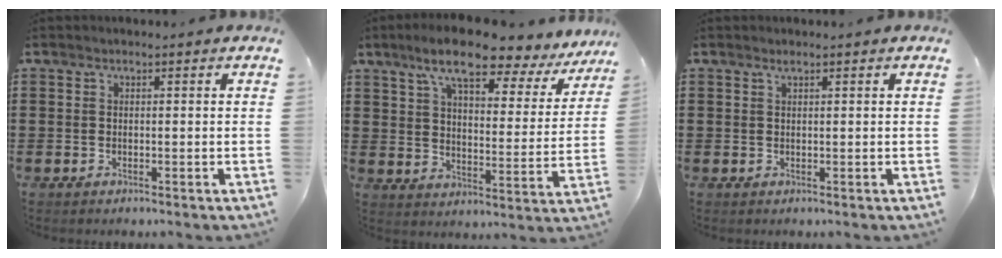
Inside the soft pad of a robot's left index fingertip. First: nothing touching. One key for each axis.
{"total": 10.8, "fx": 8.3, "fy": 1.9, "fz": 6.7, "tx": -0.144, "ty": -0.034, "tz": 0.137}
{"total": 0.7, "fx": 0.5, "fy": 0.0, "fz": 0.5, "tx": -0.010, "ty": 0.000, "tz": 0.009}